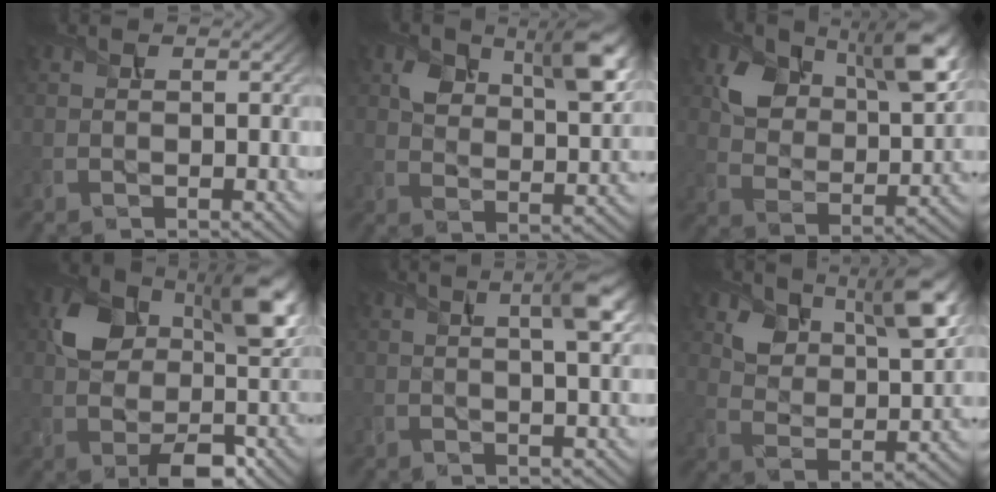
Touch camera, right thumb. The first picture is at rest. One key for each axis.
{"total": 8.7, "fx": 4.1, "fy": 5.0, "fz": 5.9, "tx": -0.101, "ty": -0.013, "tz": 0.071}
{"total": 10.3, "fx": 5.1, "fy": 6.4, "fz": 6.2, "tx": -0.122, "ty": -0.015, "tz": 0.091}
{"total": 11.5, "fx": 1.0, "fy": 7.6, "fz": 8.6, "tx": -0.149, "ty": -0.010, "tz": 0.018}
{"total": 4.9, "fx": 1.7, "fy": 1.0, "fz": 4.5, "tx": -0.072, "ty": 0.008, "tz": 0.027}
{"total": 8.7, "fx": 5.0, "fy": 4.8, "fz": 5.4, "tx": -0.099, "ty": -0.018, "tz": 0.088}